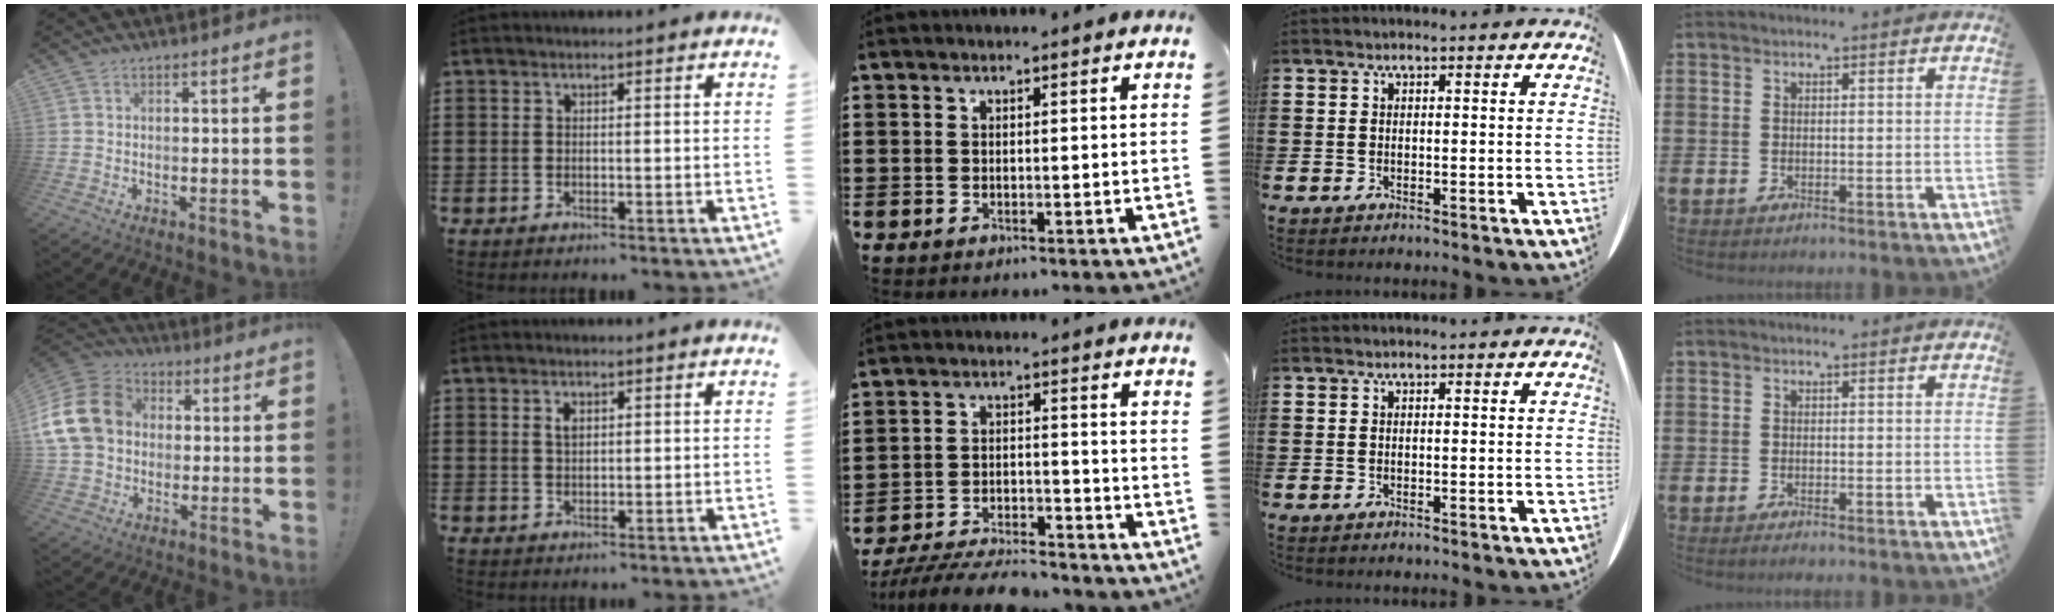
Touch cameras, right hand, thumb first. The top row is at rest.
{"thumb": {"total": 18.6, "force": [2.4, 14.8, 11.1], "torque": [-0.206, 0.010, 0.049]}, "index": {"total": 1.6, "force": [0.7, 0.8, 1.2], "torque": [-0.026, 0.004, 0.012]}, "middle": {"total": 6.8, "force": [-6.5, 0.8, 1.9], "torque": [-0.037, 0.003, -0.125]}, "little": {"total": 0.5, "force": [-0.4, 0.0, 0.4], "torque": [-0.006, -0.003, -0.007]}}